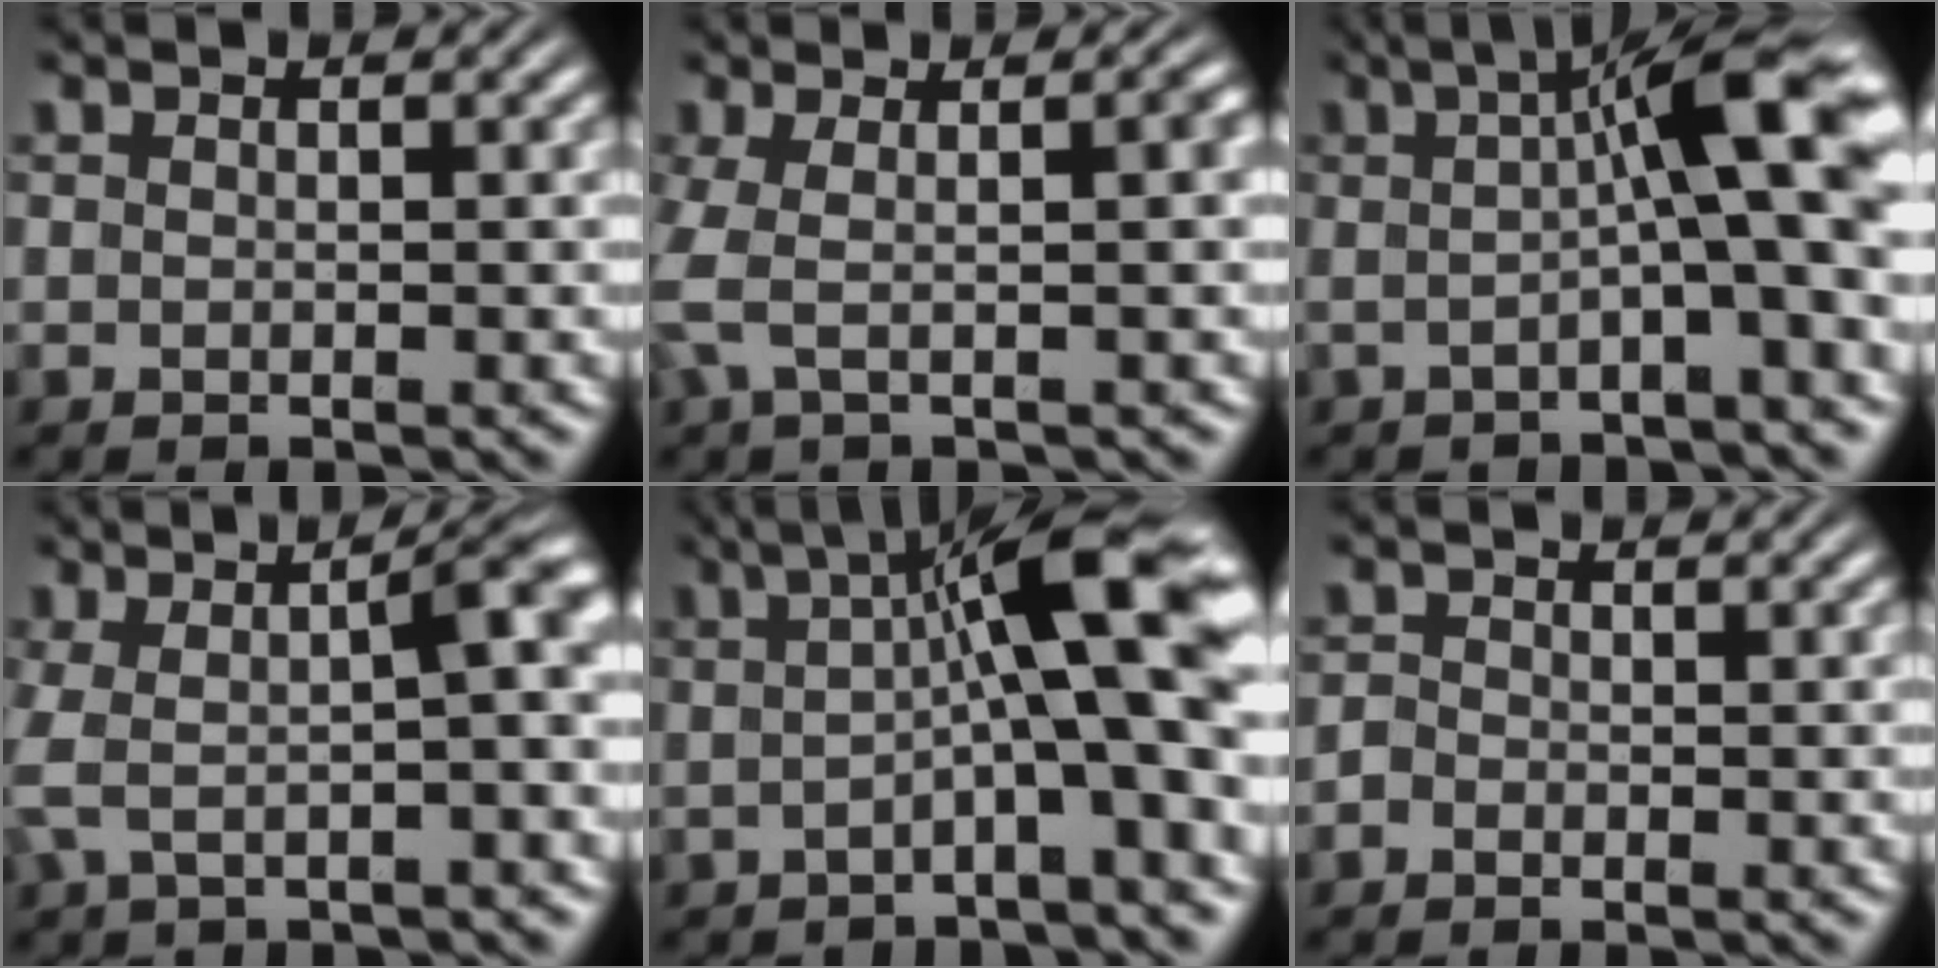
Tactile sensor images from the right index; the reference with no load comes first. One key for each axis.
{"total": 3.6, "fx": 0.6, "fy": 1.4, "fz": 3.3, "tx": -0.073, "ty": 0.004, "tz": 0.008}
{"total": 8.7, "fx": 1.5, "fy": 1.7, "fz": 8.4, "tx": -0.113, "ty": 0.020, "tz": 0.018}
{"total": 6.6, "fx": 1.1, "fy": 2.6, "fz": 6.0, "tx": -0.089, "ty": 0.024, "tz": 0.009}
{"total": 9.7, "fx": 1.7, "fy": 2.1, "fz": 9.3, "tx": -0.119, "ty": 0.022, "tz": 0.021}
{"total": 0.8, "fx": -0.8, "fy": 0.3, "fz": -0.2, "tx": 0.002, "ty": -0.008, "tz": -0.013}